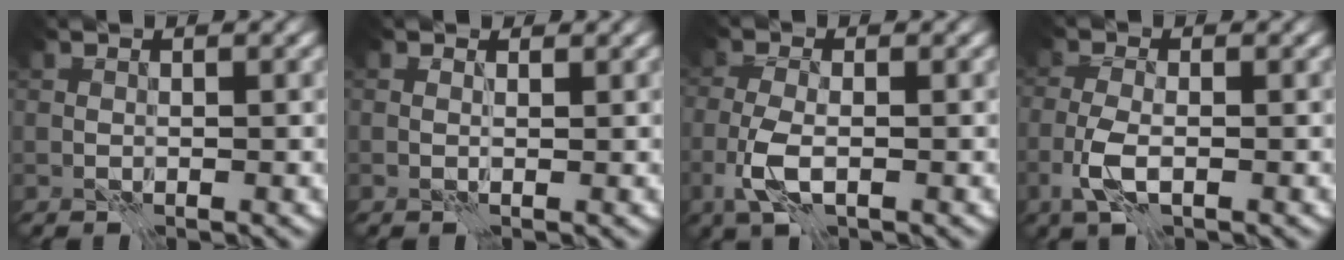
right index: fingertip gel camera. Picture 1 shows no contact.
{"total": 0.8, "force": [0.6, 0.3, 0.3], "torque": [-0.005, 0.002, 0.004]}
{"total": 3.4, "force": [-1.2, 1.4, 2.9], "torque": [-0.070, -0.003, -0.027]}
{"total": 3.0, "force": [-1.2, 1.1, 2.5], "torque": [-0.060, -0.002, -0.029]}